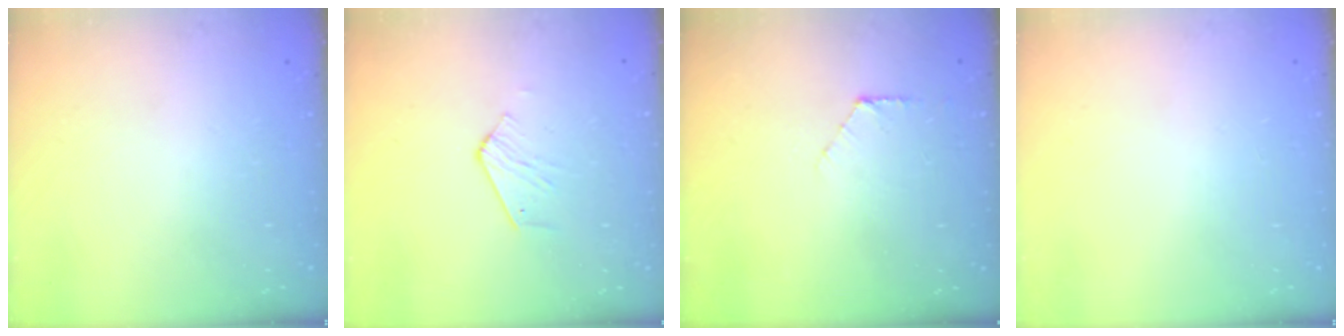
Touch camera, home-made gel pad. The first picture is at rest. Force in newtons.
{"total": 2.6, "press": 2.6, "slide": 0.2}
{"total": 4.4, "press": 4.4, "slide": 0.4}
{"total": 0.0}